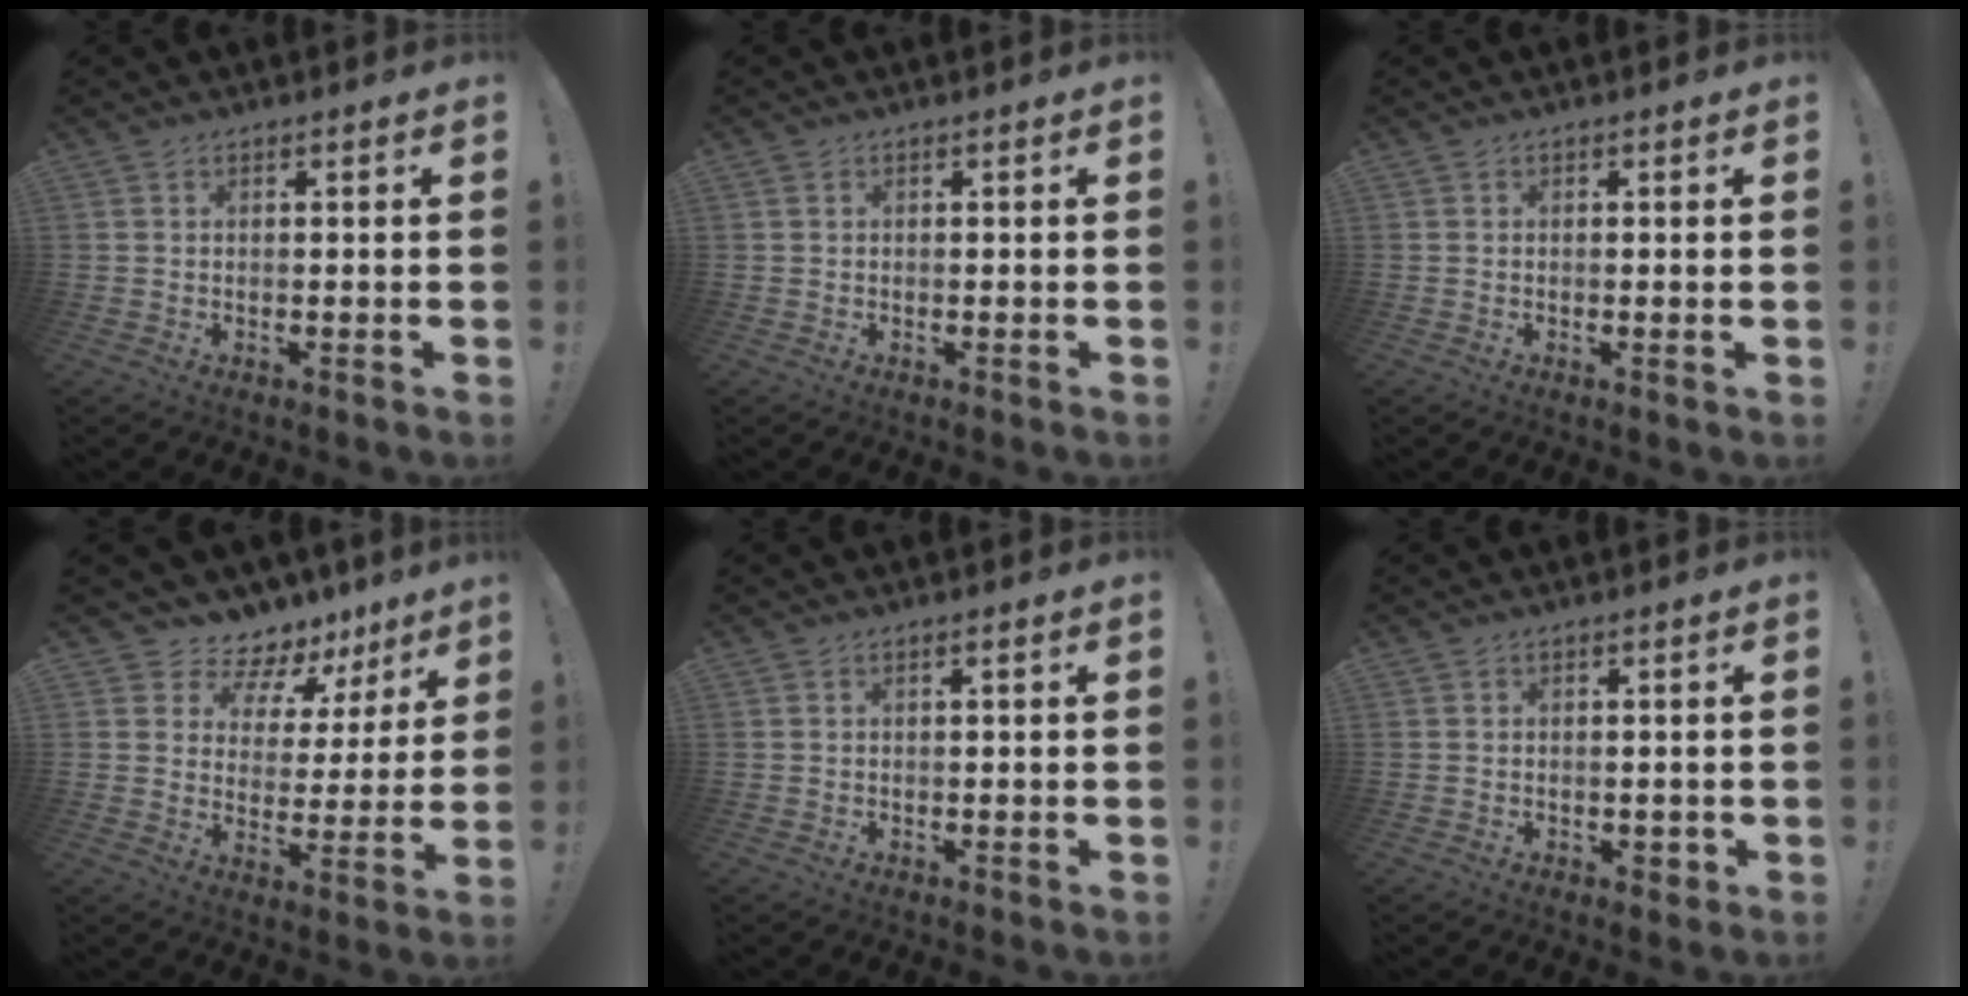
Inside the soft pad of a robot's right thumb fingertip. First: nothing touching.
{"total": 0.0}
{"total": 0.6, "force": [0.1, -0.1, 0.5], "torque": [-0.005, -0.003, 0.002]}
{"total": 7.4, "force": [5.9, 4.2, 1.6], "torque": [-0.023, -0.059, 0.107]}
{"total": 0.7, "force": [0.2, -0.1, 0.7], "torque": [-0.007, -0.002, 0.000]}
{"total": 1.7, "force": [-0.1, 1.4, 1.1], "torque": [-0.002, -0.001, -0.004]}